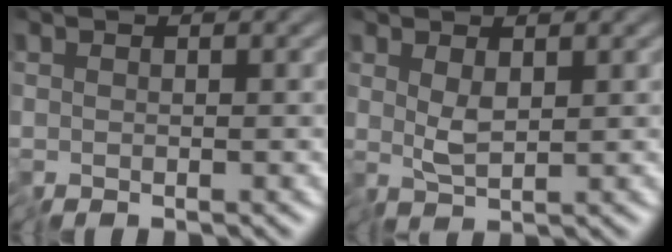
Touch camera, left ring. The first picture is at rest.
{"total": 1.5, "force": [0.6, 0.0, 1.4], "torque": [-0.031, -0.002, 0.014]}